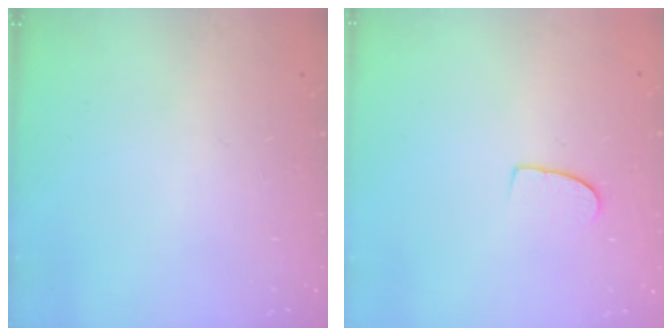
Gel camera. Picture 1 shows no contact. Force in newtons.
{"total": 6.5, "press": 6.5, "slide": 0.5}